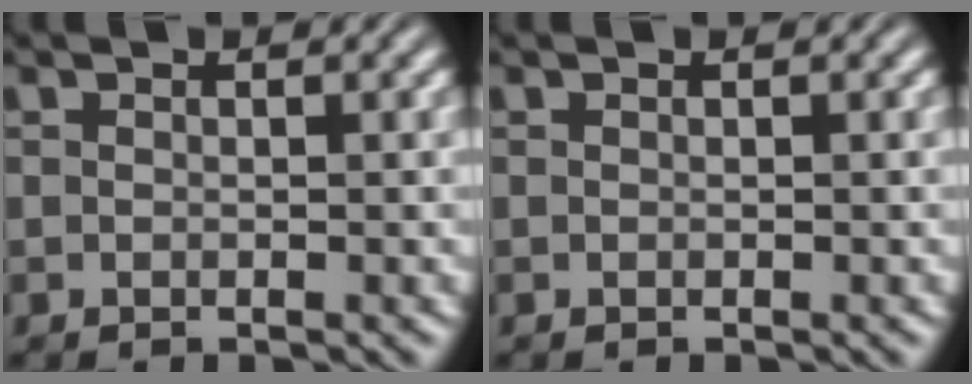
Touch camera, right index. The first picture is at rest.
{"total": 0.0}